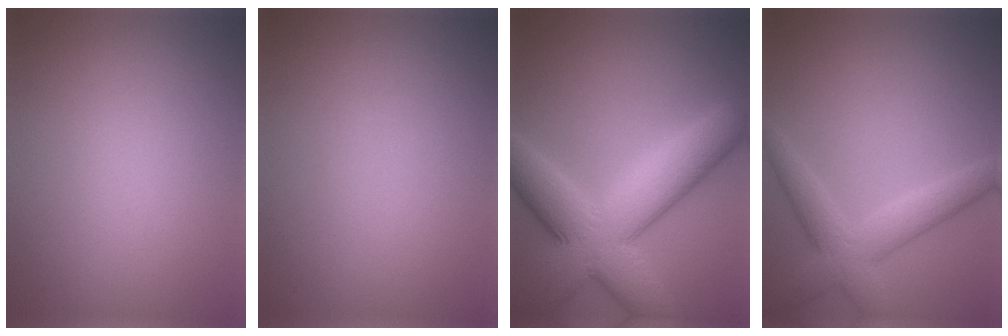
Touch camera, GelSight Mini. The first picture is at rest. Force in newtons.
{"total": 0.0}
{"total": 10.4, "press": 10.4, "slide": 0.1}
{"total": 4.5, "press": 4.5, "slide": 0.1}